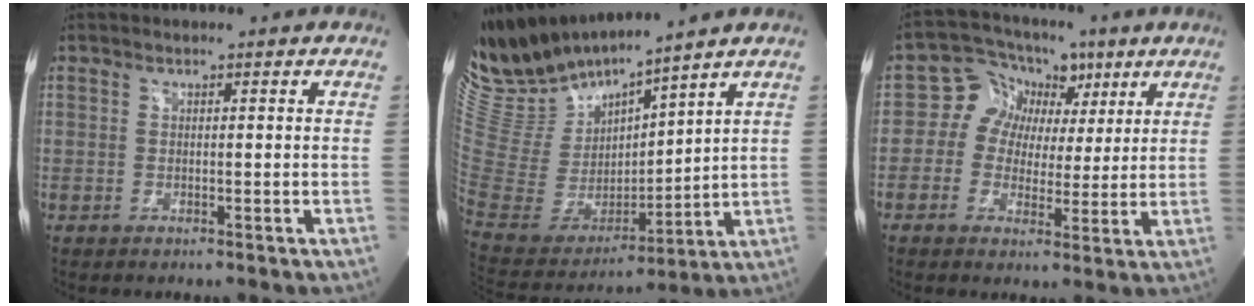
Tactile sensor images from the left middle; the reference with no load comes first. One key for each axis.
{"total": 15.0, "fx": 14.2, "fy": 1.1, "fz": 4.8, "tx": -0.117, "ty": -0.009, "tz": 0.300}
{"total": 8.2, "fx": 2.3, "fy": 7.2, "fz": 3.3, "tx": -0.045, "ty": 0.037, "tz": 0.036}